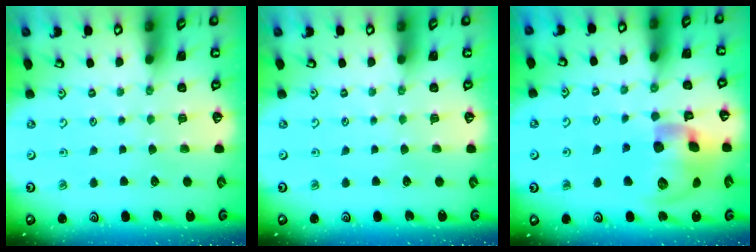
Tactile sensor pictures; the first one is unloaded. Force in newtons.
{"total": 0.0}
{"total": 19.2, "press": 19.0, "slide": 3.0}